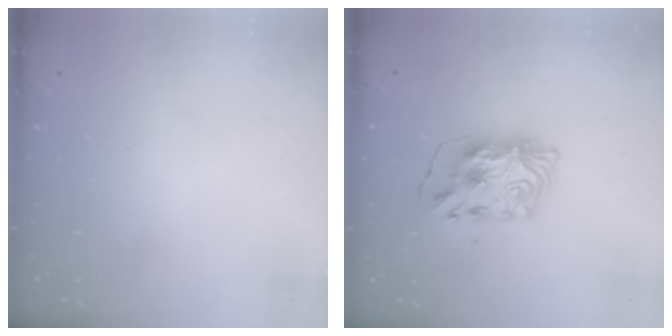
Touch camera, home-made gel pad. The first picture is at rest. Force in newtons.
{"total": 9.0, "press": 8.9, "slide": 0.7}